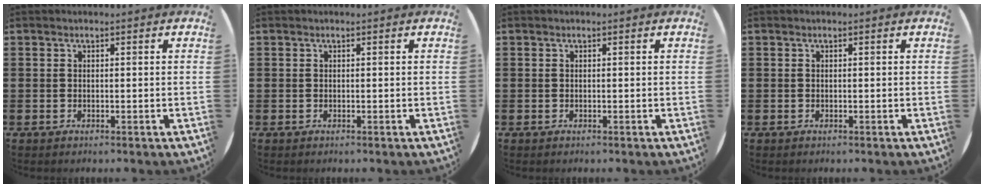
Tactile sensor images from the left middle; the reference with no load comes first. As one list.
[{"total": 0.0}, {"total": 0.0}, {"total": 0.0}]